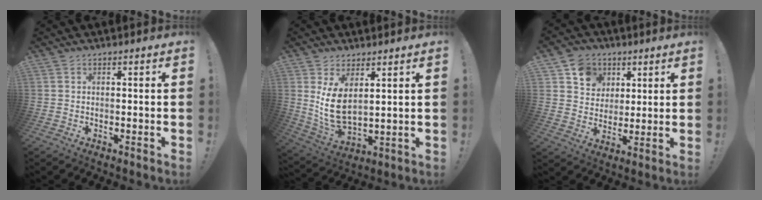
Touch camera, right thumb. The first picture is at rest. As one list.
[{"total": 10.3, "force": [3.8, 5.4, 7.9], "torque": [-0.161, -0.031, 0.077]}, {"total": 10.4, "force": [4.8, 8.8, 2.6], "torque": [-0.036, -0.030, 0.094]}]